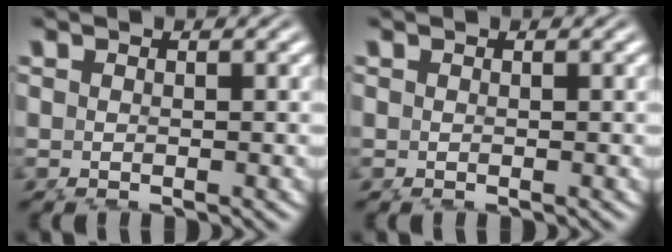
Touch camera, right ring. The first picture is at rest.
{"total": 0.0}